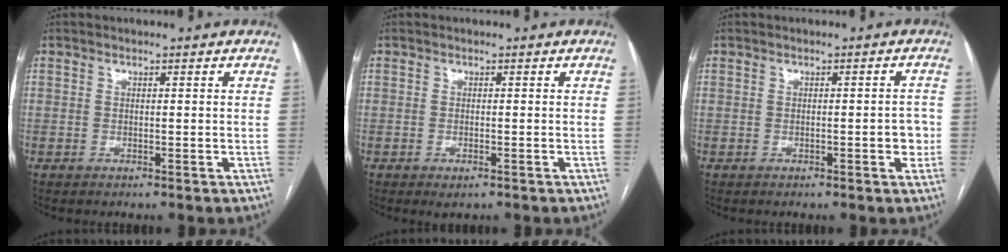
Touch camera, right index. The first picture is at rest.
{"total": 1.6, "force": [-0.9, 0.5, 1.2], "torque": [-0.018, -0.003, -0.008]}
{"total": 2.7, "force": [-0.5, 1.0, 2.5], "torque": [-0.026, 0.007, -0.003]}